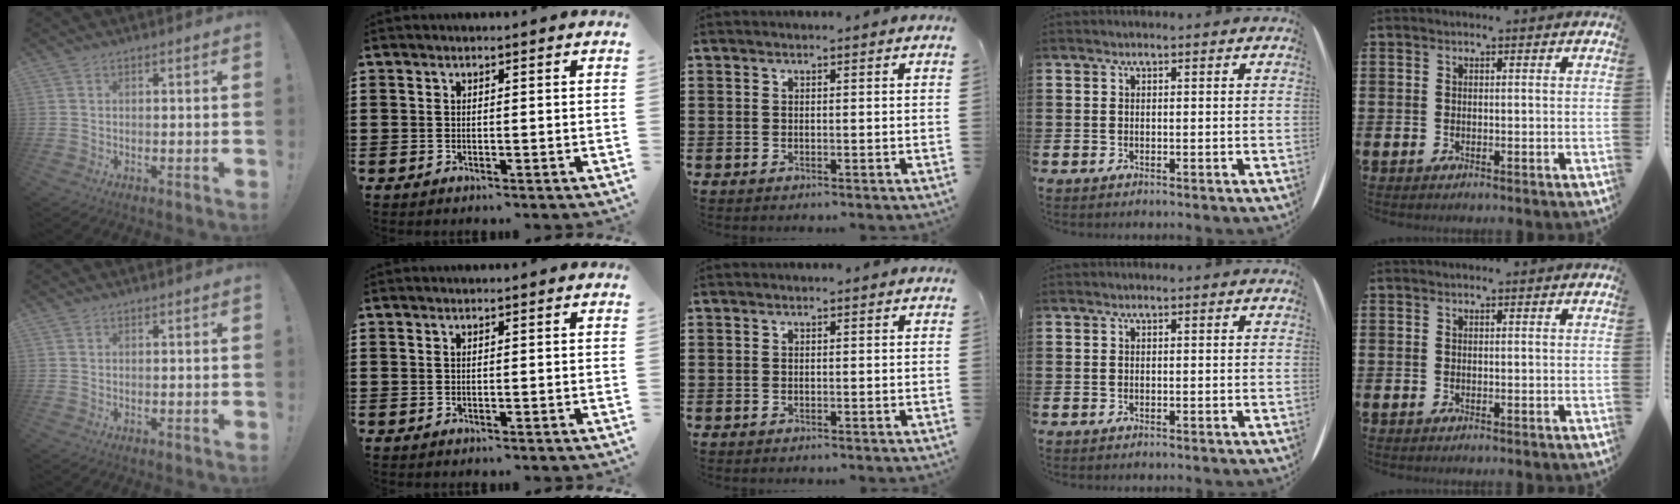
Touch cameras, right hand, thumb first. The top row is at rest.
{}